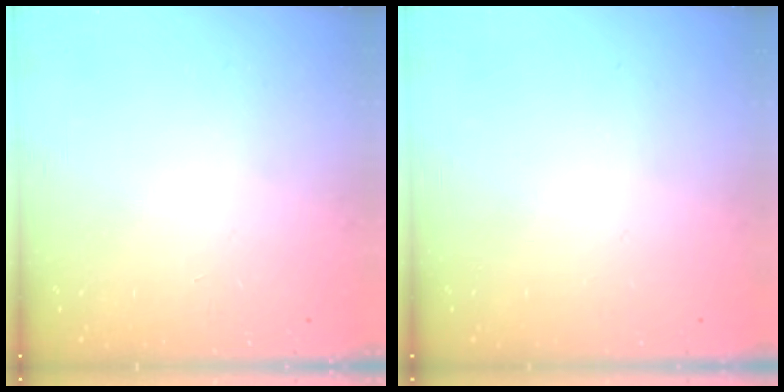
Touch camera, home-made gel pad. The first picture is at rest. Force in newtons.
{"total": 0.0}